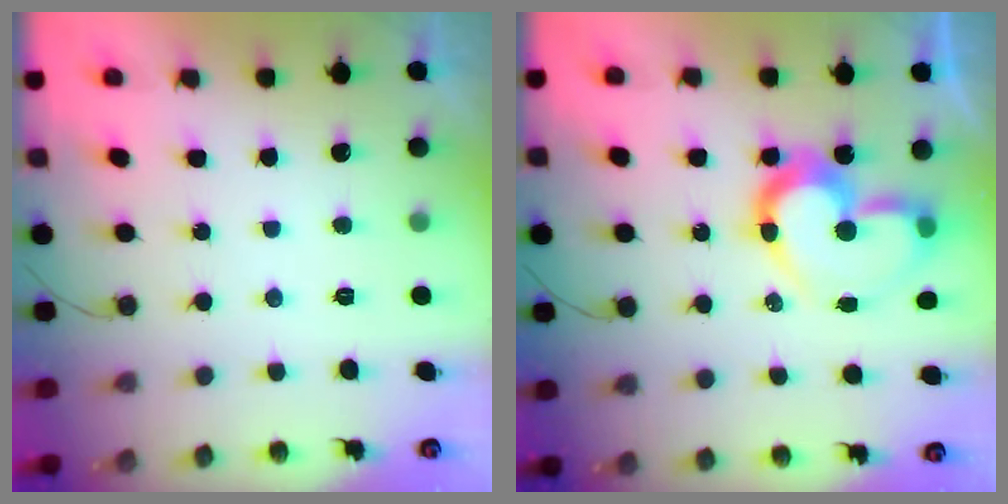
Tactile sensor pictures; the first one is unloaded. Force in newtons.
{"total": 14.7, "press": 14.5, "slide": 2.4}